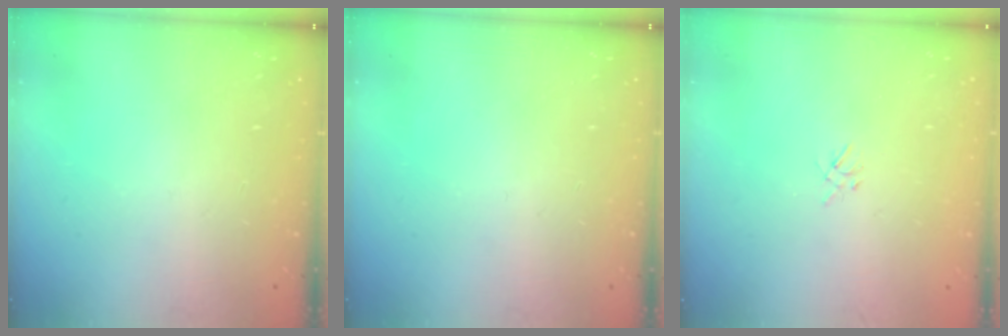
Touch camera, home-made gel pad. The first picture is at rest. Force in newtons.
{"total": 0.0}
{"total": 2.0, "press": 2.0, "slide": 0.4}